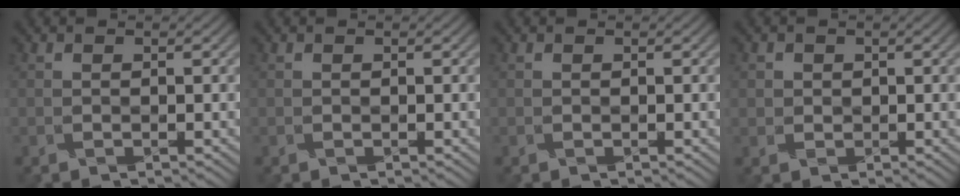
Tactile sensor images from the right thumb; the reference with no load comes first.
{"total": 0.0}
{"total": 0.0}
{"total": 1.3, "force": [0.5, 1.0, -0.6], "torque": [0.016, -0.005, 0.011]}